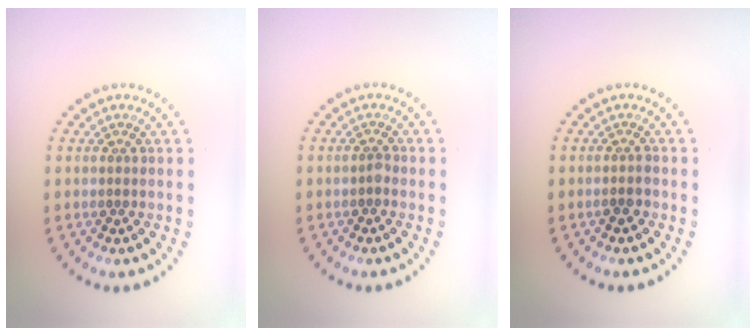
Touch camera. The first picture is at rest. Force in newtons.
{"total": 0.6, "press": 0.5, "slide": 0.3}
{"total": 1.1, "press": 1.0, "slide": 0.5}